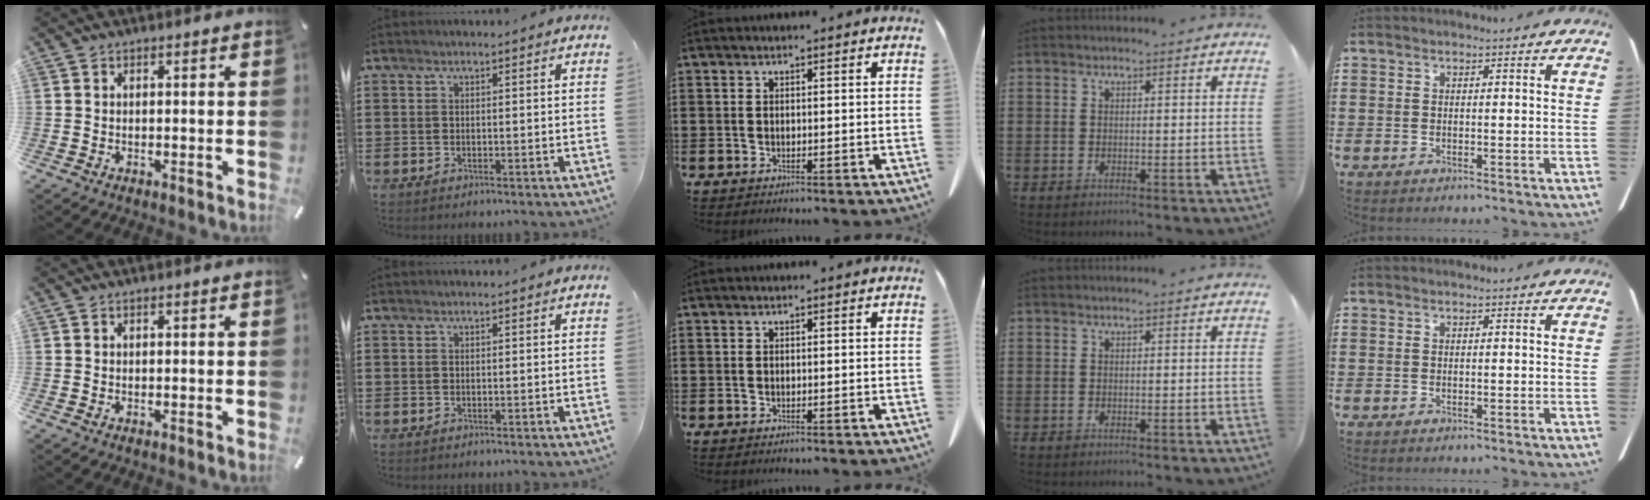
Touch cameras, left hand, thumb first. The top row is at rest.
{}